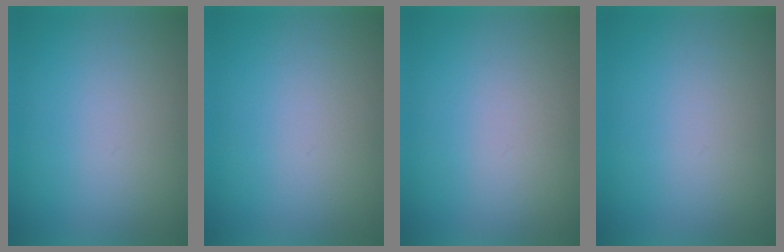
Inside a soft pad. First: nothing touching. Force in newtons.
{"total": 0.0}
{"total": 2.0}
{"total": 0.0}